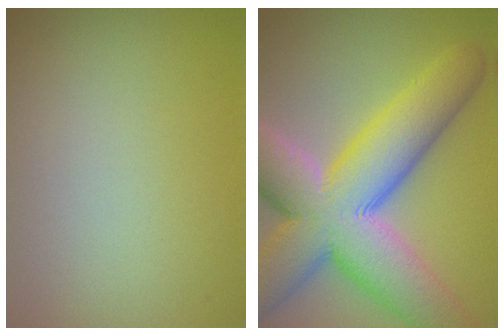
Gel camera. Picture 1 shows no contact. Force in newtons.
{"total": 14.3, "press": 14.3, "slide": 0.8}